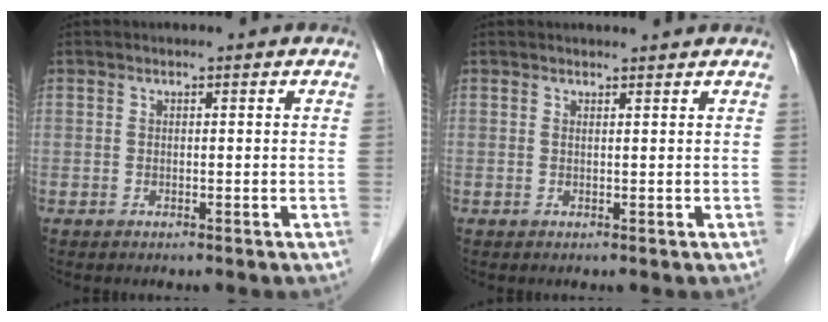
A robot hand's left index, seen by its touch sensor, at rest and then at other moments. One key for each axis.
{"total": 2.1, "fx": 2.1, "fy": -0.3, "fz": 0.4, "tx": -0.010, "ty": 0.003, "tz": 0.025}